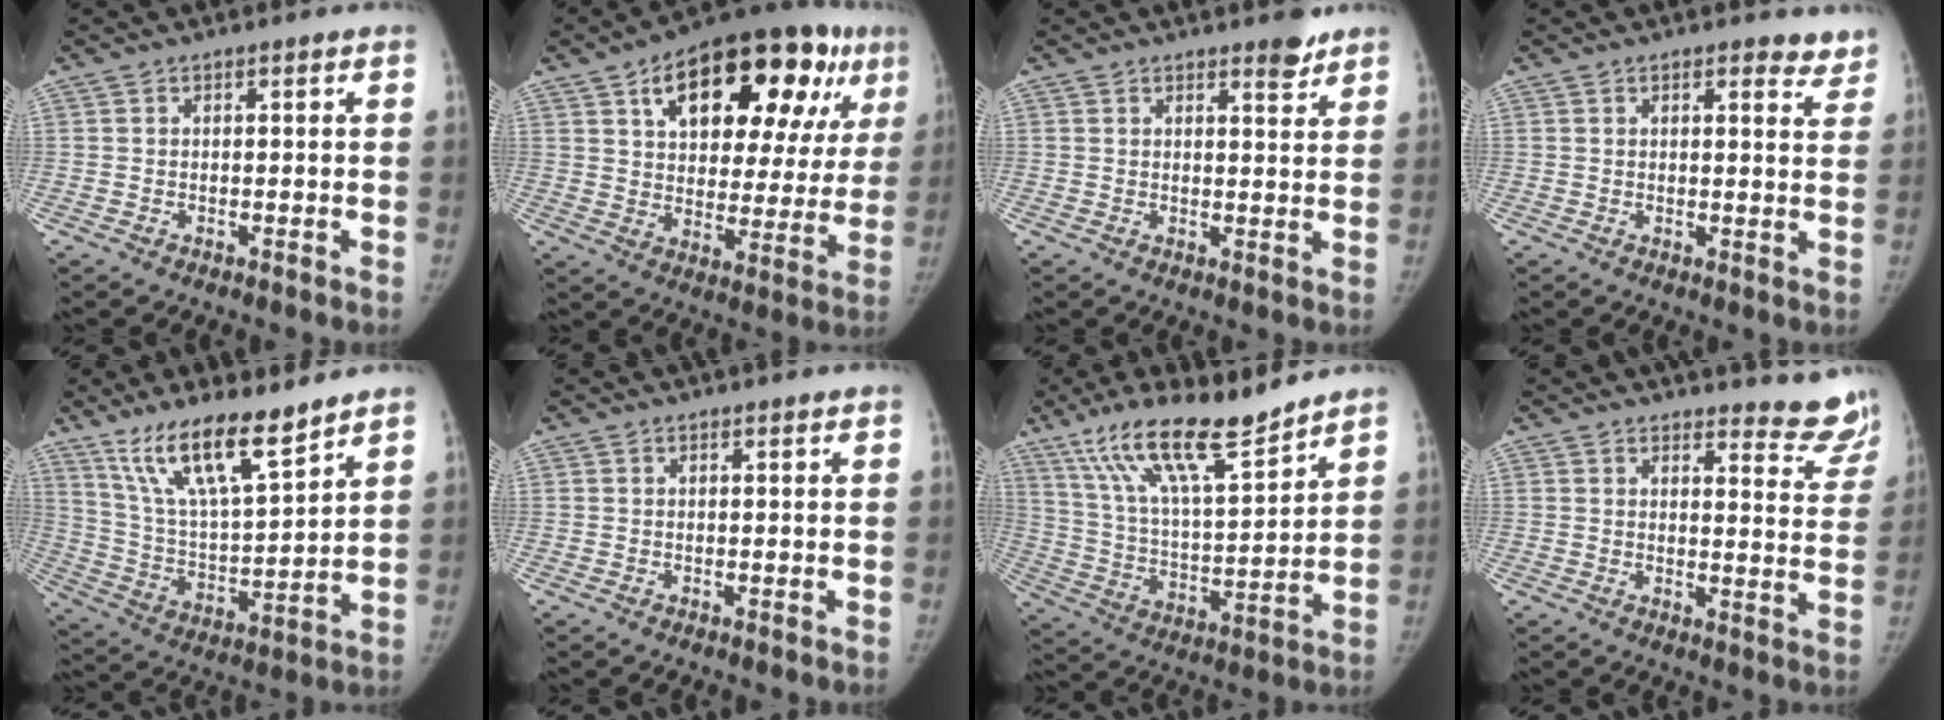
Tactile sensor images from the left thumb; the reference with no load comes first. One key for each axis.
{"total": 27.6, "fx": 12.6, "fy": 13.7, "fz": 20.4, "tx": -0.253, "ty": 0.014, "tz": 0.183}
{"total": 3.7, "fx": 2.9, "fy": 1.2, "fz": 2.1, "tx": -0.015, "ty": -0.020, "tz": 0.038}
{"total": 5.0, "fx": 3.9, "fy": 1.9, "fz": 2.5, "tx": 0.003, "ty": -0.018, "tz": 0.040}
{"total": 16.1, "fx": 11.6, "fy": 4.0, "fz": 10.4, "tx": -0.164, "ty": -0.063, "tz": 0.227}
{"total": 0.5, "fx": 0.5, "fy": 0.1, "fz": 0.2, "tx": -0.006, "ty": -0.002, "tz": 0.008}
{"total": 18.0, "fx": 13.6, "fy": 3.7, "fz": 11.2, "tx": -0.176, "ty": -0.069, "tz": 0.249}
{"total": 10.2, "fx": 9.9, "fy": 2.2, "fz": 1.1, "tx": 0.024, "ty": -0.099, "tz": 0.094}